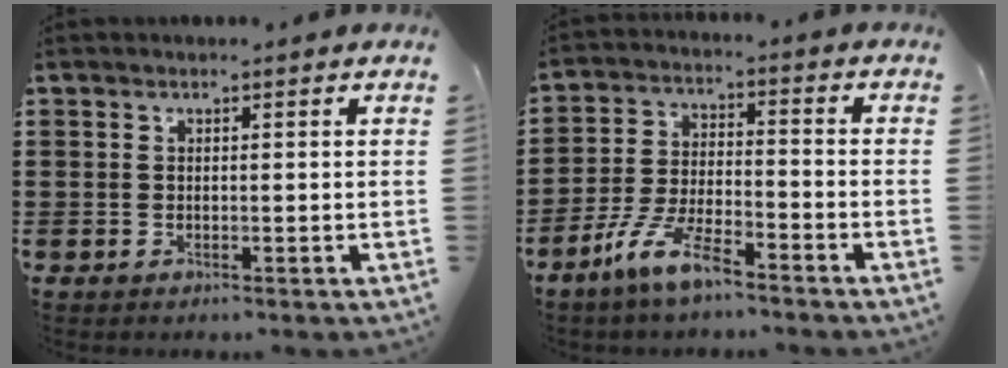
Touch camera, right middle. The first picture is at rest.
{"total": 8.2, "force": [-6.1, 1.2, 5.3], "torque": [-0.121, -0.009, -0.120]}